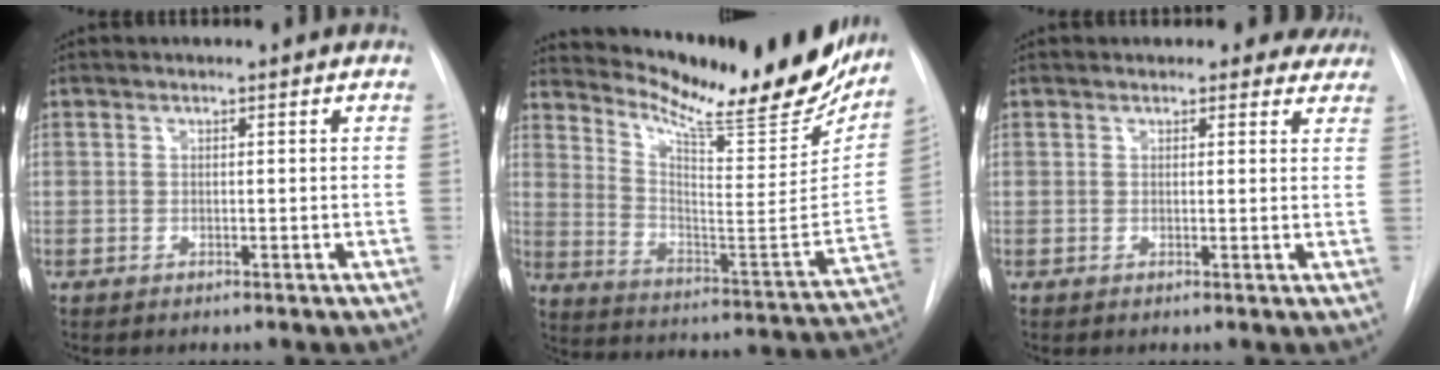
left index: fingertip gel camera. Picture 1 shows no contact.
{"total": 25.9, "force": [22.3, 3.9, 12.7], "torque": [-0.201, -0.086, 0.305]}
{"total": 6.4, "force": [5.8, 2.7, 0.6], "torque": [0.029, -0.003, 0.042]}